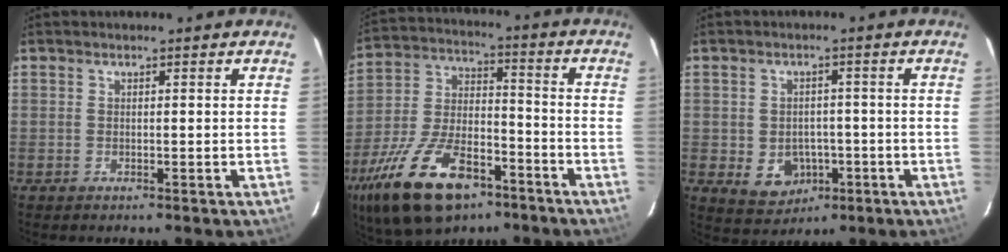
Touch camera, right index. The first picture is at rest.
{"total": 21.9, "force": [-13.0, 10.3, 14.2], "torque": [-0.292, -0.015, -0.221]}
{"total": 7.0, "force": [-2.3, 5.9, 3.0], "torque": [-0.074, 0.004, -0.011]}